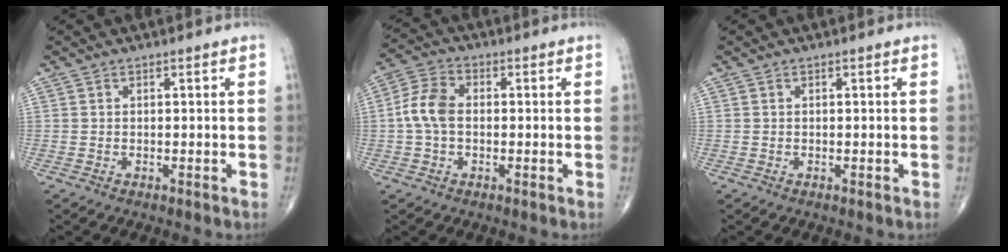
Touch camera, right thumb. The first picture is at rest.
{"total": 6.8, "force": [-0.3, 4.4, 5.2], "torque": [-0.108, 0.020, -0.014]}
{"total": 0.0}